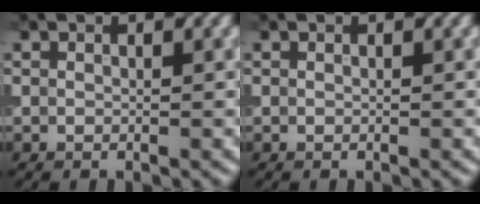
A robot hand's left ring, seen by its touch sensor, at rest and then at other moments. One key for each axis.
{"total": 0.0}